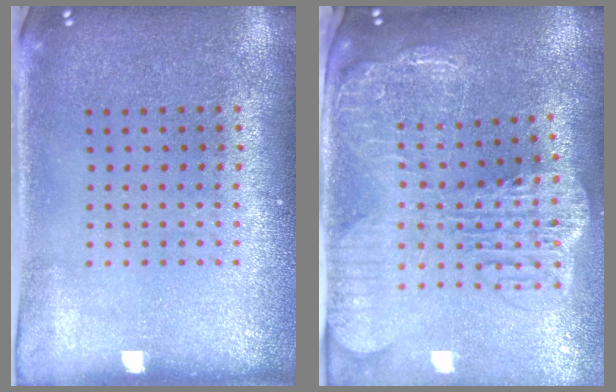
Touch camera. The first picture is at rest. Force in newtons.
{"total": 3.5, "press": 2.8, "slide": 2.1}